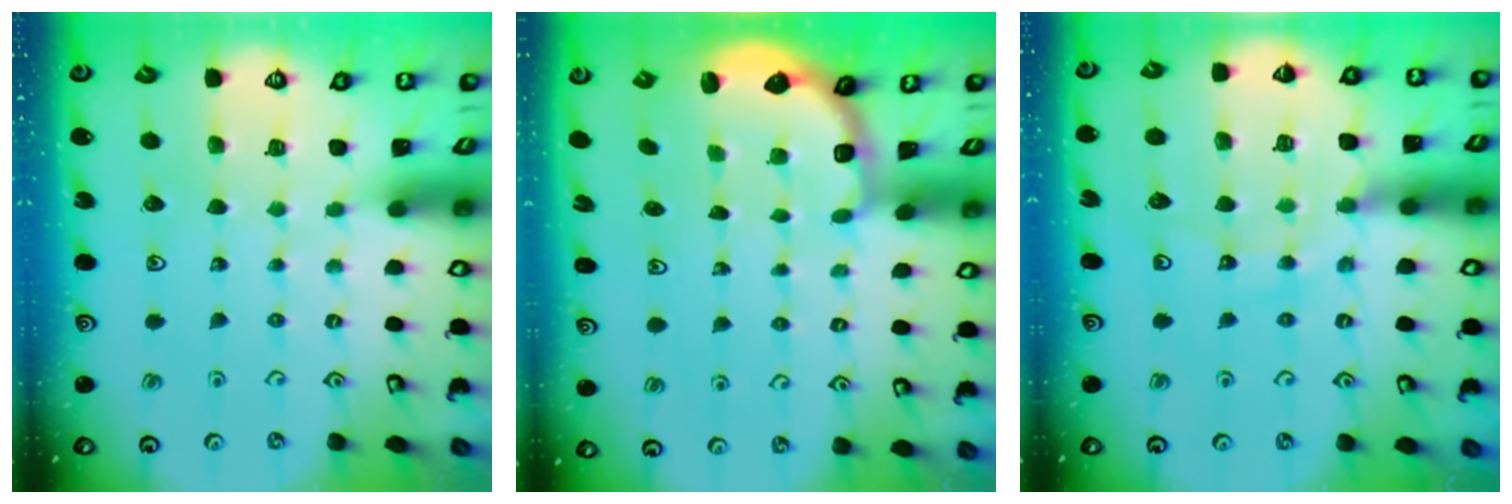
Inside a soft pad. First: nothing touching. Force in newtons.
{"total": 2.8, "press": 2.1, "slide": 1.9}
{"total": 12.0, "press": 11.9, "slide": 1.5}